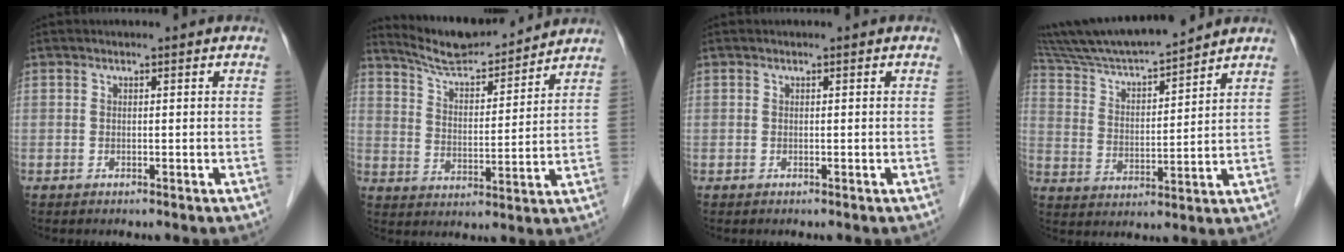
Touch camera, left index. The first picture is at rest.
{"total": 12.9, "force": [12.2, 1.3, 3.7], "torque": [-0.067, 0.007, 0.200]}
{"total": 0.0}
{"total": 14.5, "force": [13.3, 0.4, 5.8], "torque": [-0.109, 0.006, 0.234]}